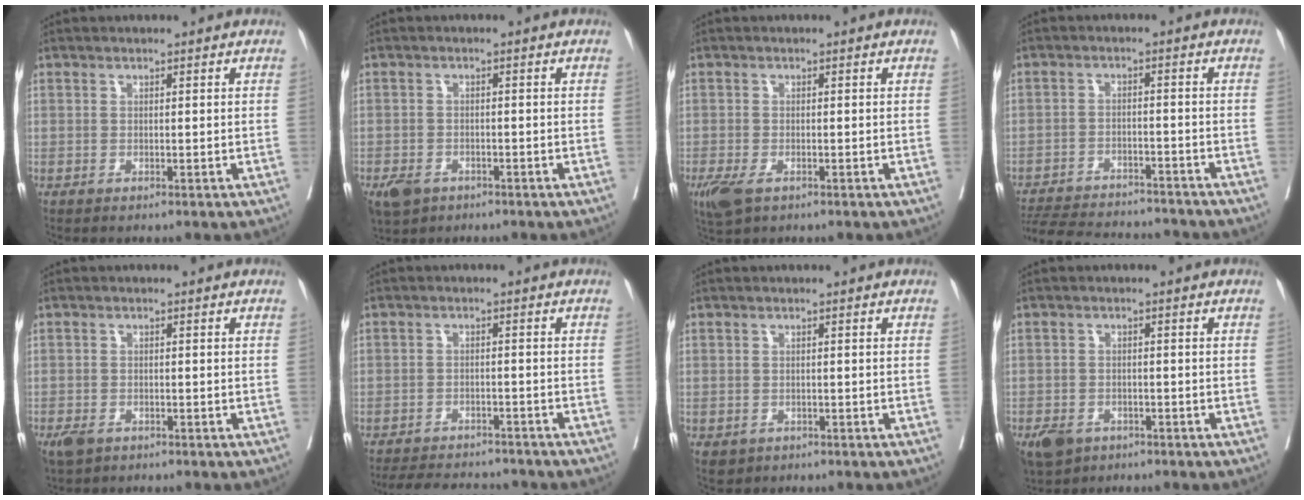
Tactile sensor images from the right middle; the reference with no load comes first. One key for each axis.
{"total": 4.8, "fx": -3.1, "fy": 3.2, "fz": 1.7, "tx": -0.029, "ty": 0.000, "tz": -0.046}
{"total": 4.6, "fx": -2.5, "fy": 2.3, "fz": 3.1, "tx": -0.064, "ty": -0.011, "tz": -0.042}
{"total": 16.4, "fx": -15.3, "fy": 3.1, "fz": 5.2, "tx": -0.123, "ty": -0.011, "tz": -0.217}
{"total": 3.3, "fx": -2.1, "fy": 2.1, "fz": 1.5, "tx": -0.027, "ty": -0.002, "tz": -0.031}
{"total": 9.6, "fx": -8.8, "fy": 2.9, "fz": 2.5, "tx": -0.043, "ty": 0.001, "tz": -0.120}
{"total": 2.1, "fx": -1.2, "fy": 1.7, "fz": 0.5, "tx": -0.011, "ty": -0.001, "tz": -0.013}
{"total": 5.2, "fx": -3.4, "fy": 3.5, "fz": 1.9, "tx": -0.032, "ty": 0.000, "tz": -0.050}